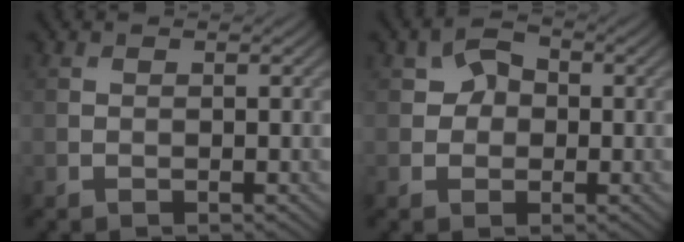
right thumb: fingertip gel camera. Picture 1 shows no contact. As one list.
[{"total": 3.5, "force": [0.3, 2.9, 1.8], "torque": [-0.028, 0.005, -0.004]}]